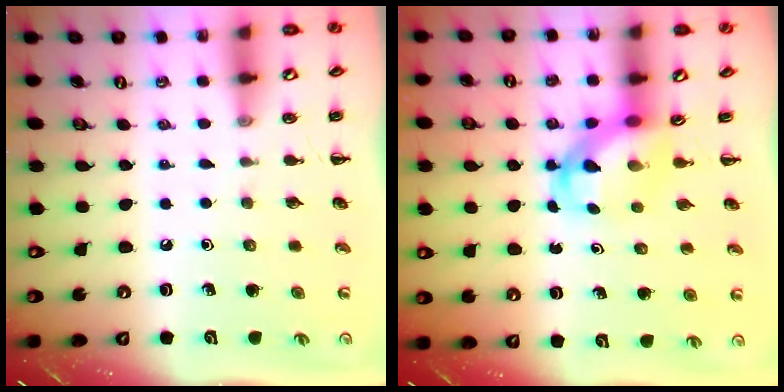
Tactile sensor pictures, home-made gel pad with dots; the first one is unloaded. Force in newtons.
{"total": 4.4, "press": 4.3, "slide": 0.7}